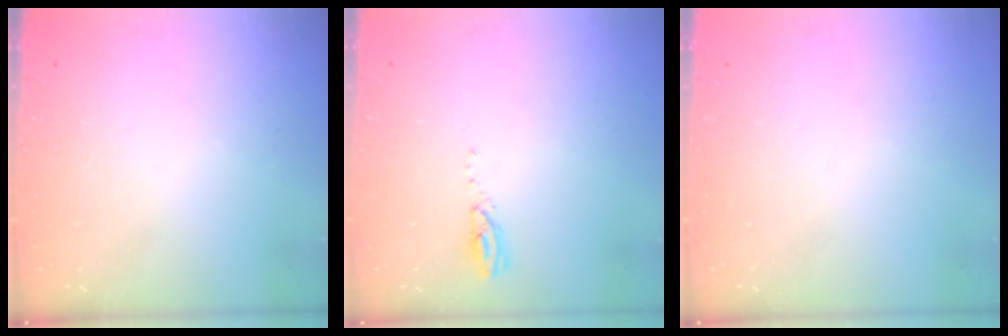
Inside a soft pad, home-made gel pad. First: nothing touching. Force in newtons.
{"total": 3.1, "press": 3.1, "slide": 0.1}
{"total": 16.0, "press": 1.9, "slide": 15.9}